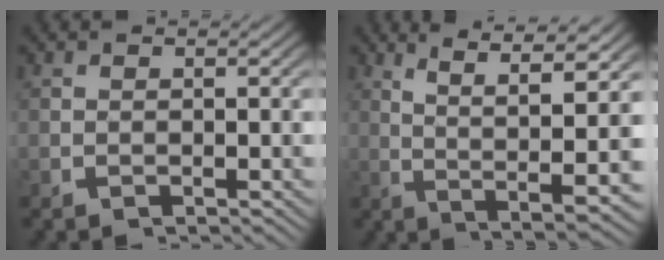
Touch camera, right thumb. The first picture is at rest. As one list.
[{"total": 10.7, "force": [2.7, 4.5, 9.4], "torque": [-0.136, 0.001, 0.042]}]